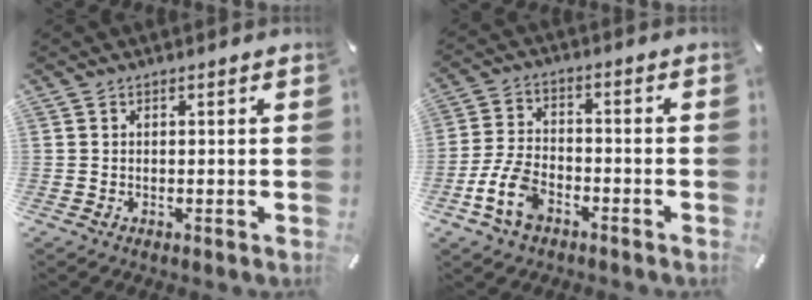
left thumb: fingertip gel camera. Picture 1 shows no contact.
{"total": 10.2, "force": [-5.2, 6.3, 6.1], "torque": [-0.144, 0.017, -0.099]}